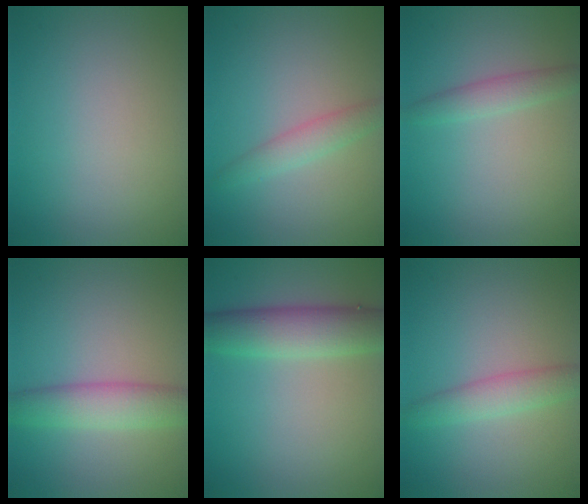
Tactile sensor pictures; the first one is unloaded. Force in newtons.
{"total": 2.2, "press": 2.2, "slide": 0.2}
{"total": 2.0, "press": 2.0, "slide": 0.0}
{"total": 4.1, "press": 4.1, "slide": 0.1}
{"total": 5.5, "press": 5.5, "slide": 0.4}
{"total": 2.7, "press": 2.7, "slide": 0.0}